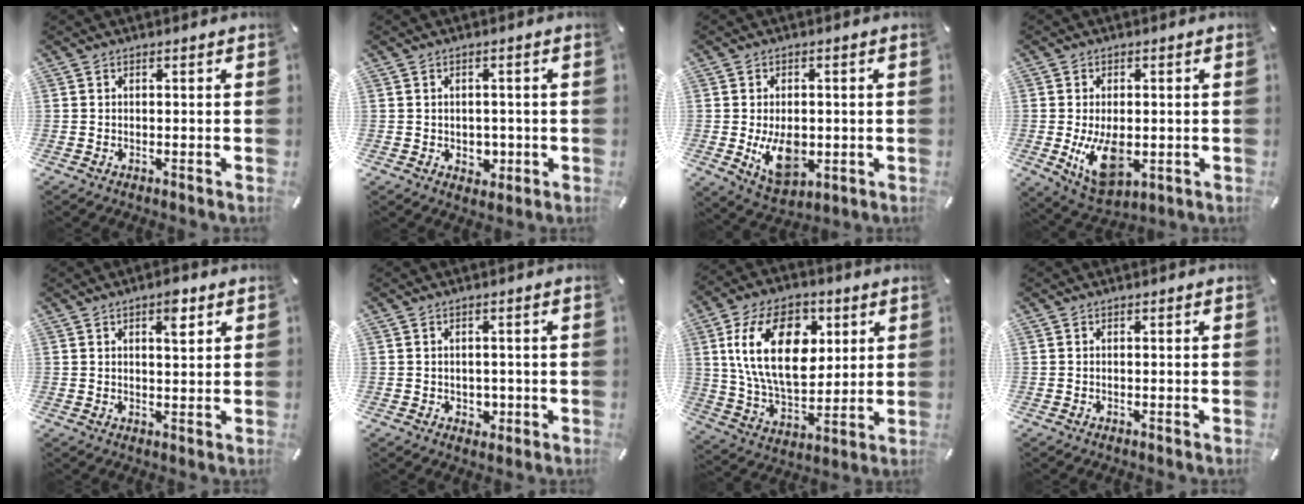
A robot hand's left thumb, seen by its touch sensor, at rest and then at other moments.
{"total": 3.3, "force": [-0.4, 3.0, 1.4], "torque": [-0.010, -0.003, -0.010]}
{"total": 10.4, "force": [-1.2, 7.0, 7.7], "torque": [-0.126, -0.008, -0.017]}
{"total": 11.1, "force": [-1.3, 6.7, 8.8], "torque": [-0.148, -0.015, -0.017]}
{"total": 4.6, "force": [2.5, 1.8, 3.4], "torque": [-0.041, -0.009, 0.036]}
{"total": 2.6, "force": [-0.3, 2.4, 1.0], "torque": [-0.002, -0.003, -0.011]}
{"total": 20.2, "force": [5.6, 13.0, 14.4], "torque": [-0.284, 0.005, 0.092]}
{"total": 0.0}